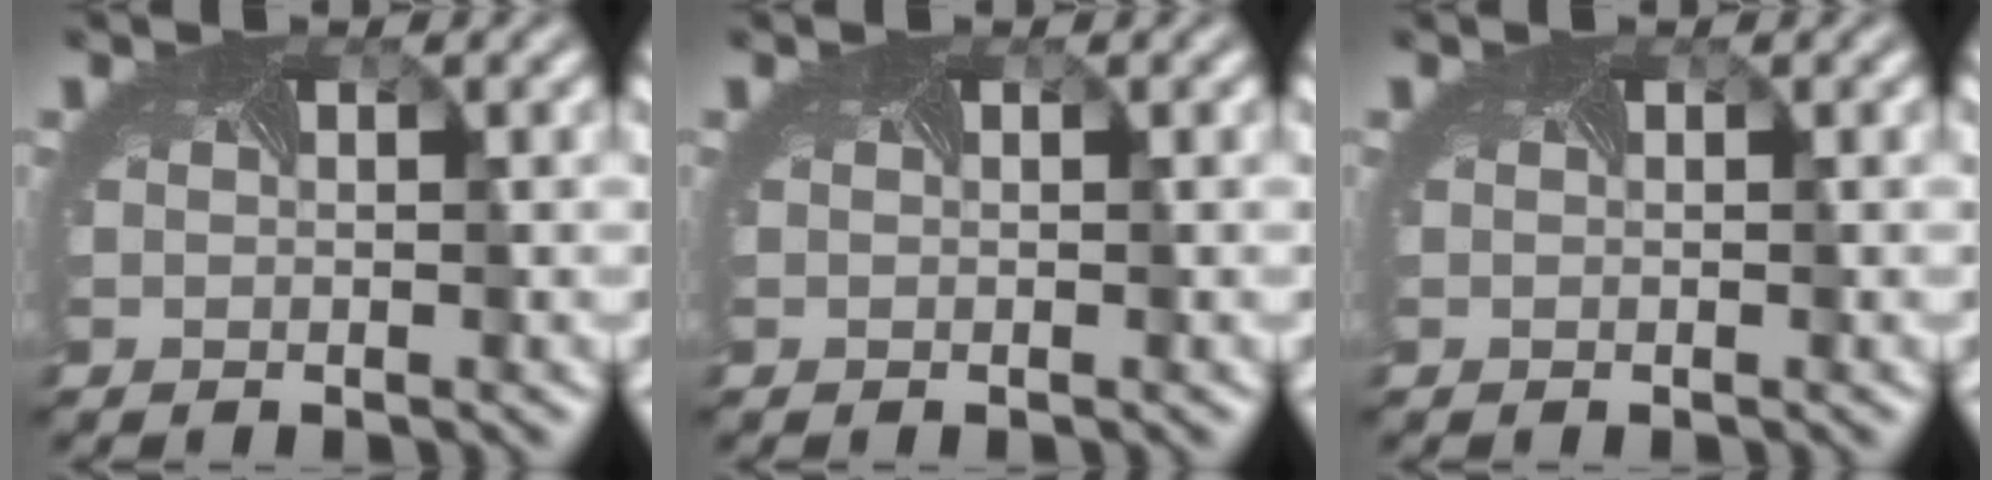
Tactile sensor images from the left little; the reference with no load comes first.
{"total": 0.0}
{"total": 0.0}